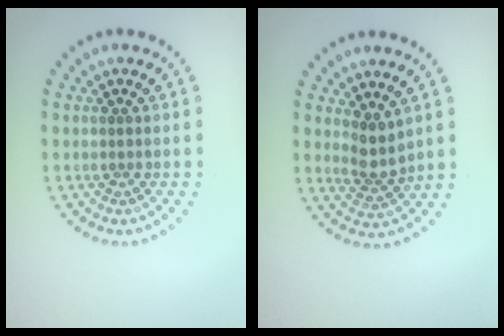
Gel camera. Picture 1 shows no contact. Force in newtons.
{"total": 2.5, "press": 2.0, "slide": 1.4}